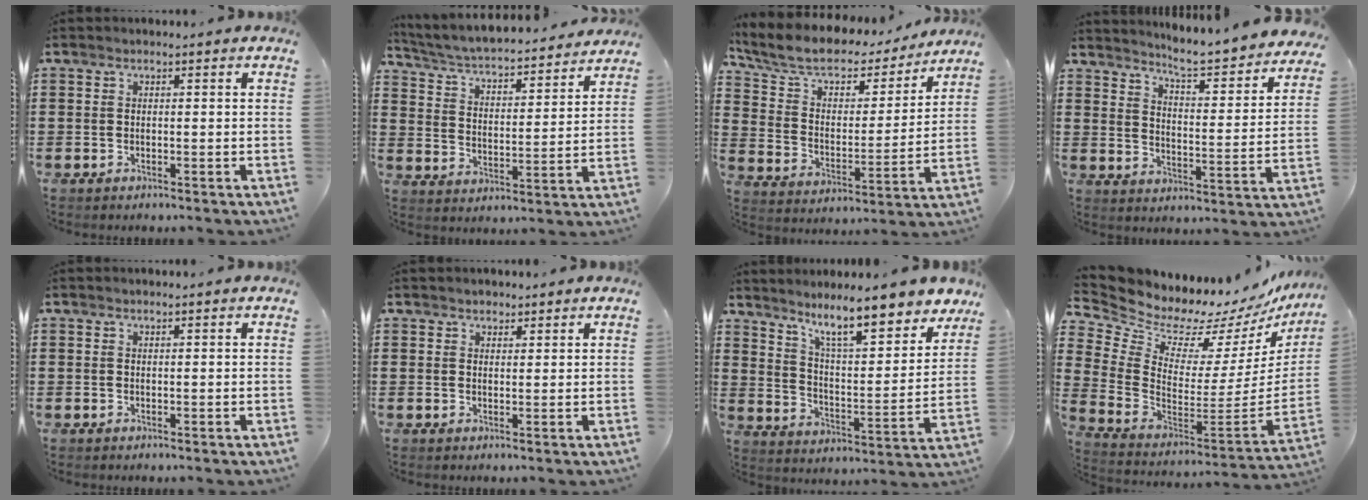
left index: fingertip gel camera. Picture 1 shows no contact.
{"total": 4.1, "force": [3.9, 0.1, 1.3], "torque": [-0.045, -0.033, 0.058]}
{"total": 7.3, "force": [6.0, 3.0, 2.8], "torque": [-0.086, -0.037, 0.100]}
{"total": 5.5, "force": [5.2, -0.2, 1.8], "torque": [-0.052, -0.048, 0.080]}
{"total": 0.0}
{"total": 1.5, "force": [1.3, 0.7, -0.1], "torque": [-0.002, 0.006, 0.026]}
{"total": 10.5, "force": [8.7, 1.0, 5.8], "torque": [-0.116, -0.051, 0.146]}
{"total": 6.5, "force": [5.8, 2.9, 0.5], "torque": [-0.048, -0.062, 0.096]}